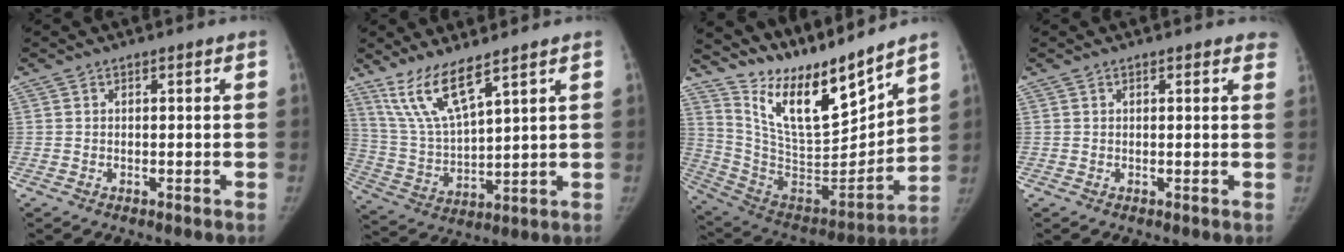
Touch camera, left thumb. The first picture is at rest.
{"total": 11.0, "force": [7.8, 2.3, 7.5], "torque": [-0.149, -0.040, 0.174]}
{"total": 19.8, "force": [16.5, 4.2, 10.3], "torque": [-0.125, -0.116, 0.306]}
{"total": 2.5, "force": [2.1, 0.9, 0.9], "torque": [0.013, -0.003, 0.008]}